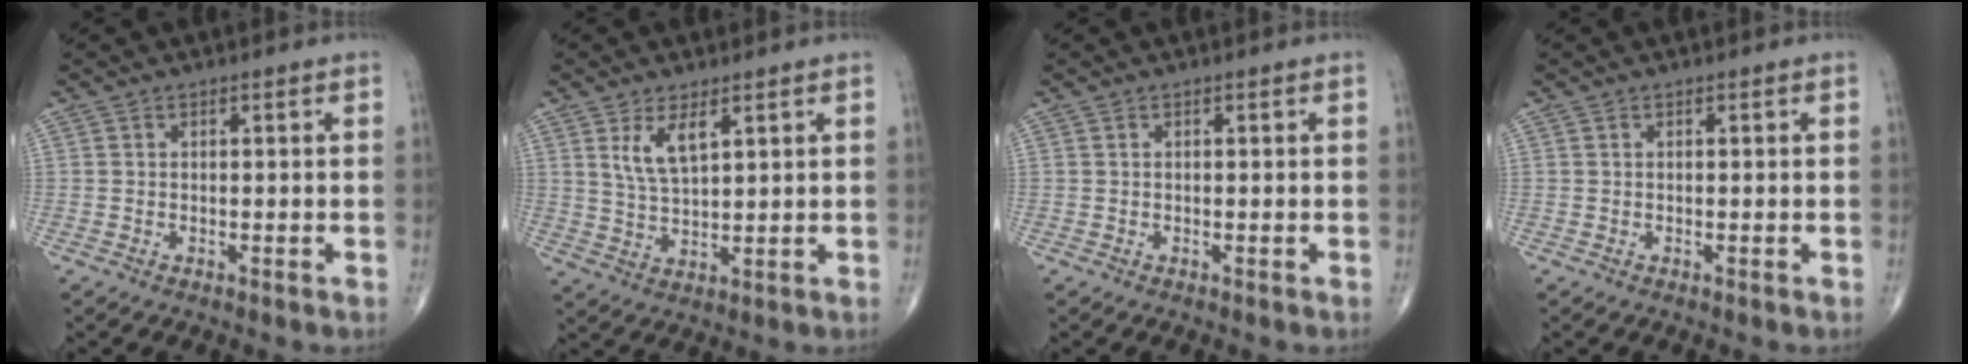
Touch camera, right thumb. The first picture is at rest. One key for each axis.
{"total": 6.0, "fx": 2.9, "fy": 2.3, "fz": 4.7, "tx": -0.088, "ty": -0.017, "tz": 0.063}
{"total": 0.0}
{"total": 0.0}